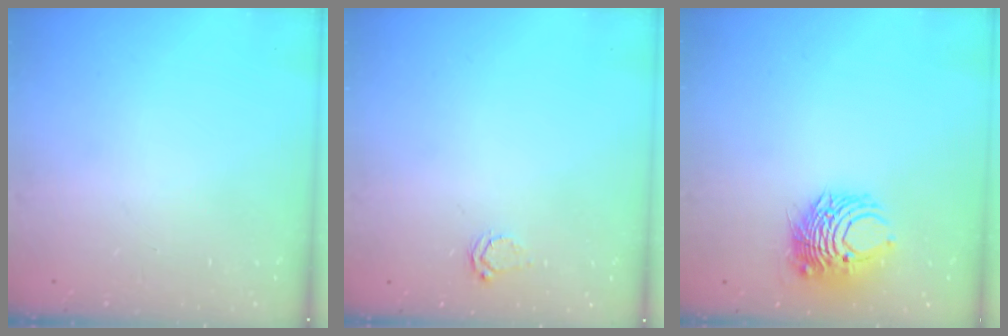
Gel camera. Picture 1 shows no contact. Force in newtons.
{"total": 3.7, "press": 3.7, "slide": 0.5}
{"total": 8.0, "press": 8.0, "slide": 0.5}